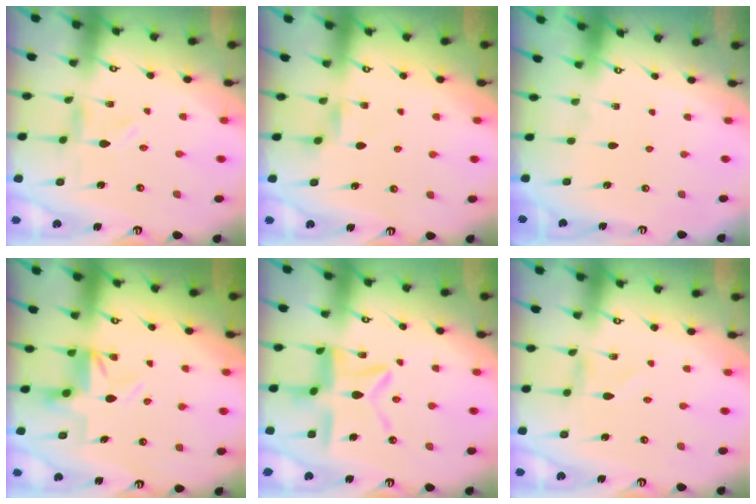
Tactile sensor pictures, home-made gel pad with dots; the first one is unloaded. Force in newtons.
{"total": 2.1, "press": 2.1, "slide": 0.3}
{"total": 0.0}
{"total": 3.9, "press": 3.9, "slide": 0.4}
{"total": 12.0, "press": 11.9, "slide": 1.1}
{"total": 0.9, "press": 0.9, "slide": 0.4}